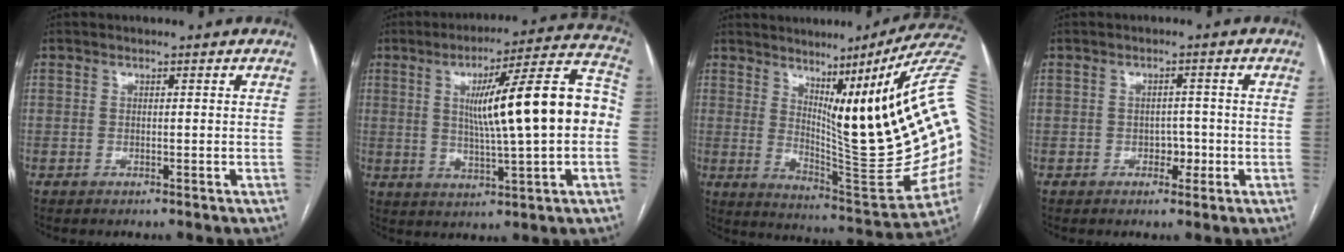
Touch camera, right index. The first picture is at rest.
{"total": 17.5, "force": [1.1, 1.3, 17.4], "torque": [-0.260, 0.029, 0.016]}
{"total": 23.2, "force": [5.2, 2.0, 22.5], "torque": [-0.260, -0.010, 0.073]}
{"total": 2.3, "force": [-0.8, 1.6, 1.5], "torque": [-0.016, 0.006, -0.008]}